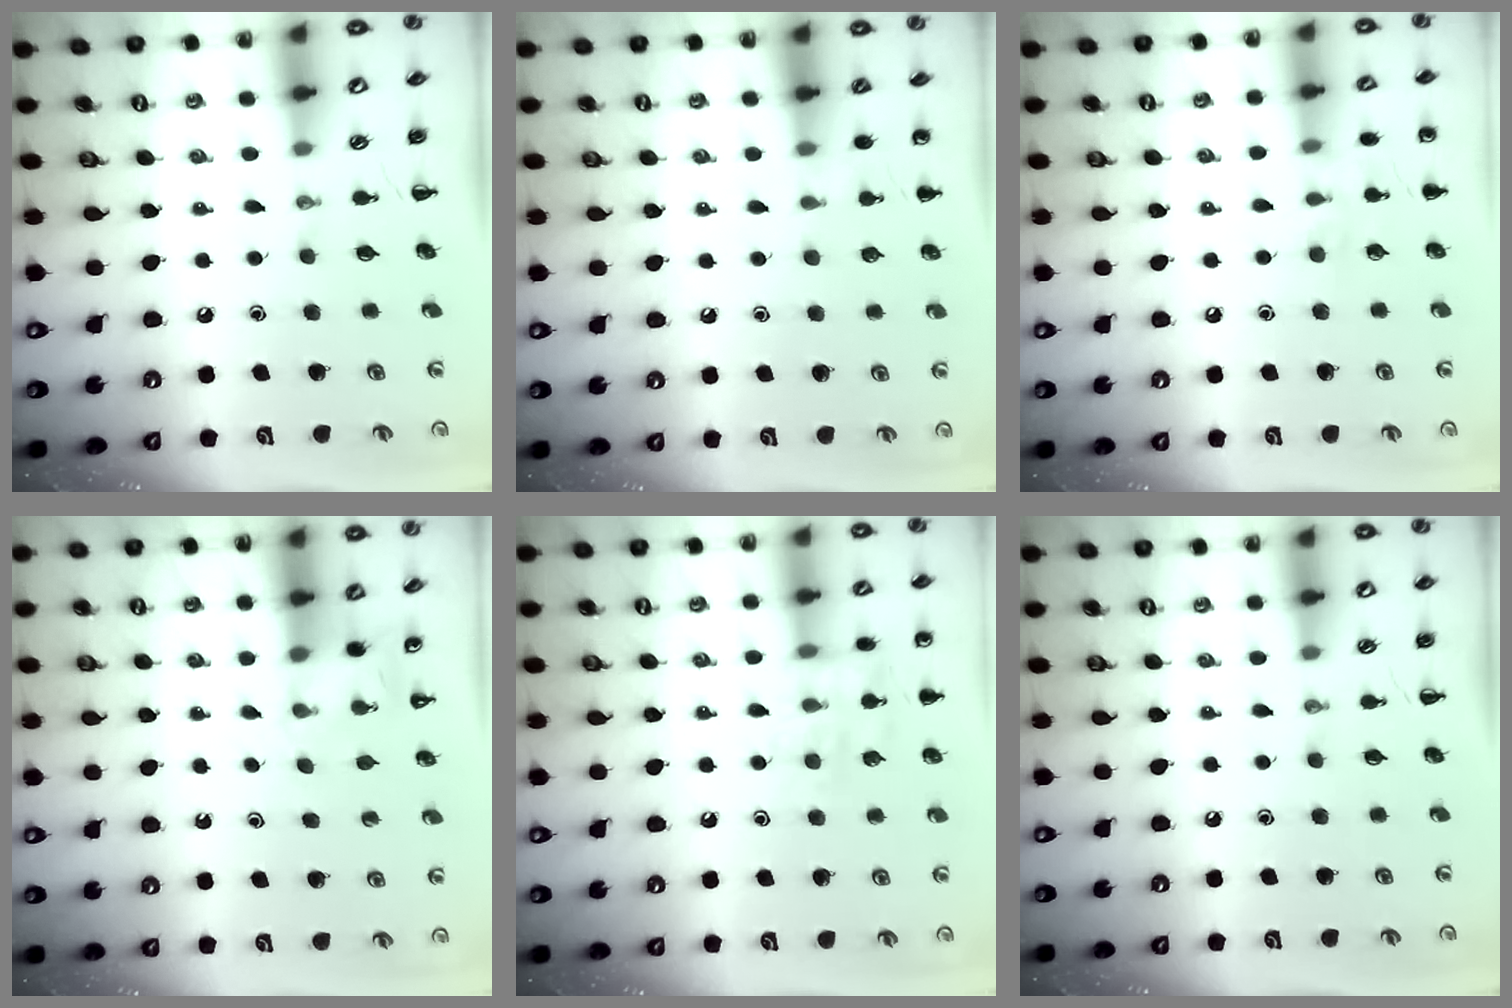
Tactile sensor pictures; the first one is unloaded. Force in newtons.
{"total": 5.0, "press": 4.7, "slide": 1.6}
{"total": 7.0, "press": 6.7, "slide": 2.0}
{"total": 4.8, "press": 4.6, "slide": 1.2}
{"total": 10.1, "press": 10.1, "slide": 0.6}
{"total": 0.0}